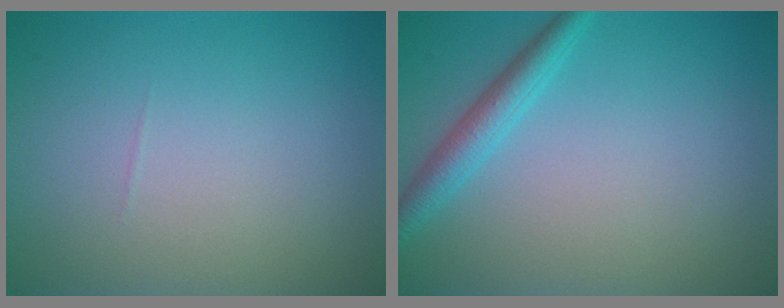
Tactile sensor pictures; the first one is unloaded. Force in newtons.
{"total": 2.6, "press": 2.6, "slide": 0.1}